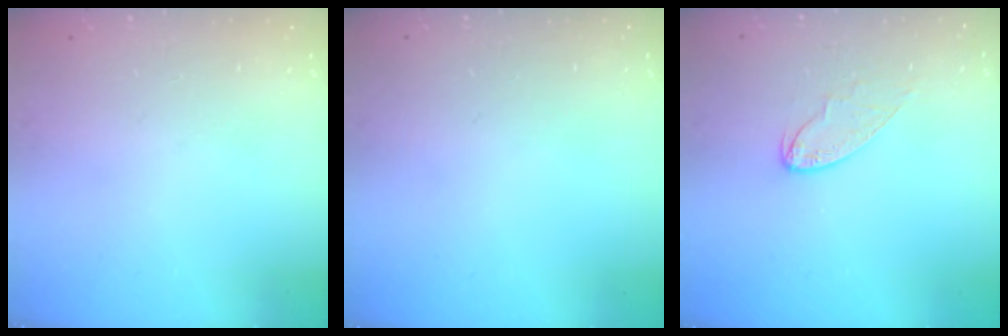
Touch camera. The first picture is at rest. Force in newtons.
{"total": 0.0}
{"total": 6.6, "press": 6.6, "slide": 0.3}